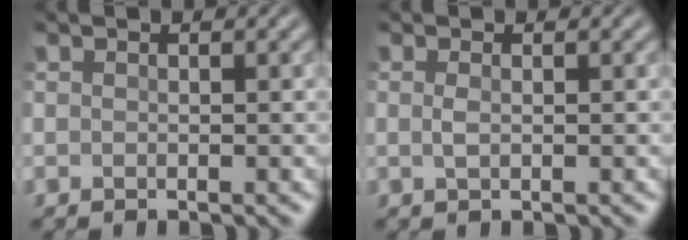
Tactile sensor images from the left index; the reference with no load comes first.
{"total": 0.7, "force": [0.3, 0.2, 0.6], "torque": [-0.015, 0.005, 0.005]}